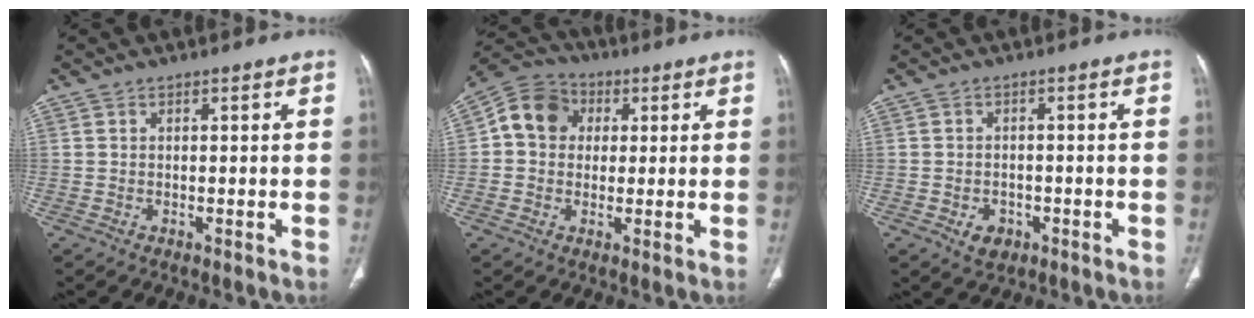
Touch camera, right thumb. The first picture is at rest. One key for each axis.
{"total": 9.5, "fx": 1.6, "fy": 8.1, "fz": 4.6, "tx": -0.064, "ty": 0.017, "tz": 0.015}
{"total": 3.6, "fx": -1.5, "fy": 2.8, "fz": 1.8, "tx": -0.019, "ty": 0.008, "tz": -0.015}